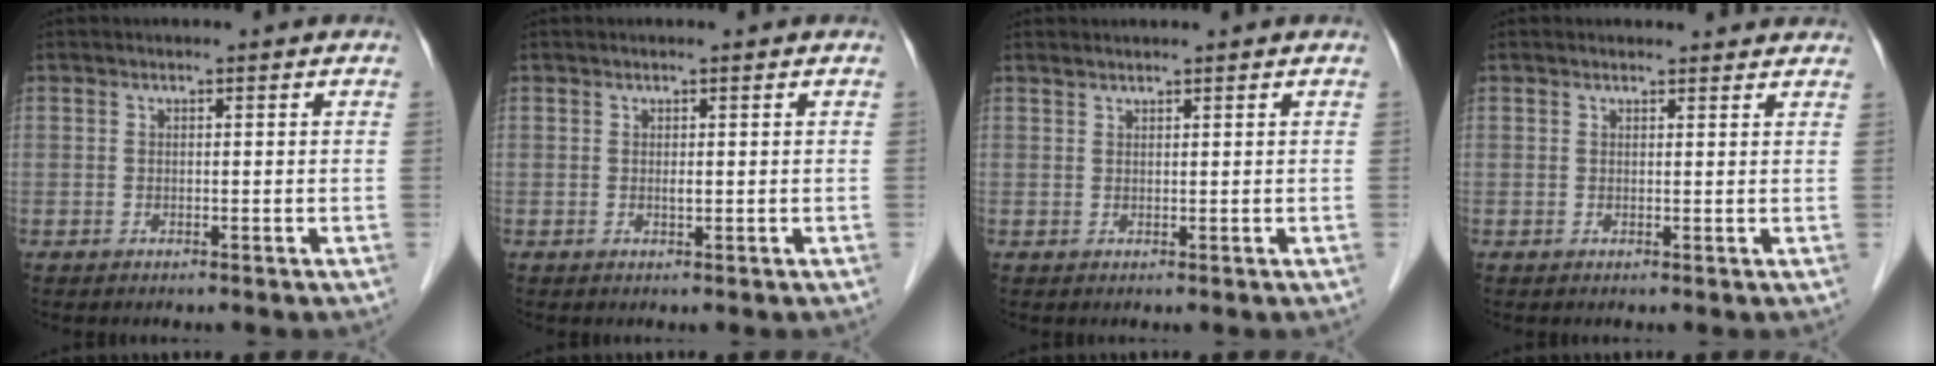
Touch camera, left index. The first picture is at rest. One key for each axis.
{"total": 0.6, "fx": 0.1, "fy": 0.1, "fz": 0.6, "tx": -0.013, "ty": -0.002, "tz": 0.002}
{"total": 0.9, "fx": 0.9, "fy": 0.0, "fz": 0.1, "tx": -0.007, "ty": 0.007, "tz": 0.022}
{"total": 3.5, "fx": 3.3, "fy": 1.0, "fz": 0.4, "tx": -0.005, "ty": 0.011, "tz": 0.030}